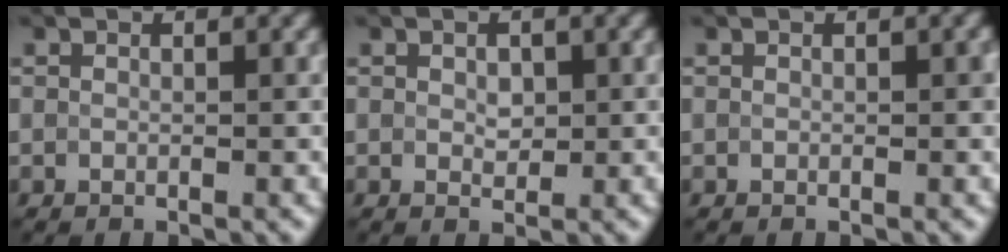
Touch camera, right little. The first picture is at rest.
{"total": 1.1, "force": [0.3, 0.8, 0.8], "torque": [-0.016, -0.001, 0.005]}
{"total": 0.5, "force": [0.0, 0.2, 0.5], "torque": [-0.005, 0.000, 0.002]}